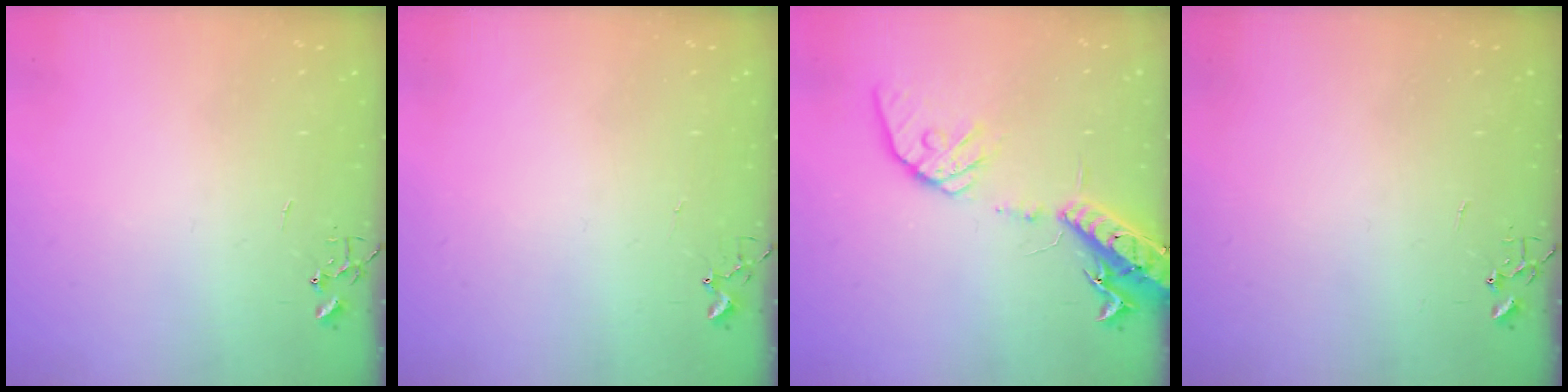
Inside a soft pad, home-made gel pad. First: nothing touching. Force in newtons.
{"total": 5.1, "press": 5.1, "slide": 0.3}
{"total": 17.5, "press": 17.1, "slide": 3.5}
{"total": 0.0}